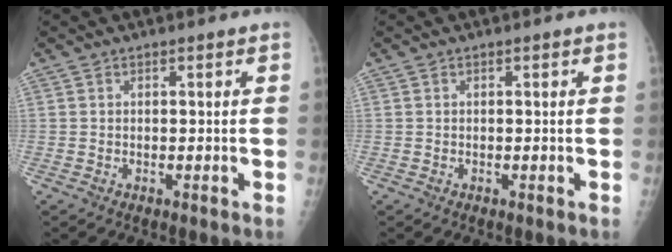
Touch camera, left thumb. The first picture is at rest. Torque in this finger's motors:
{"motor_torque": [-0.03, 0.03, -0.07, 0.06, 0.00]}